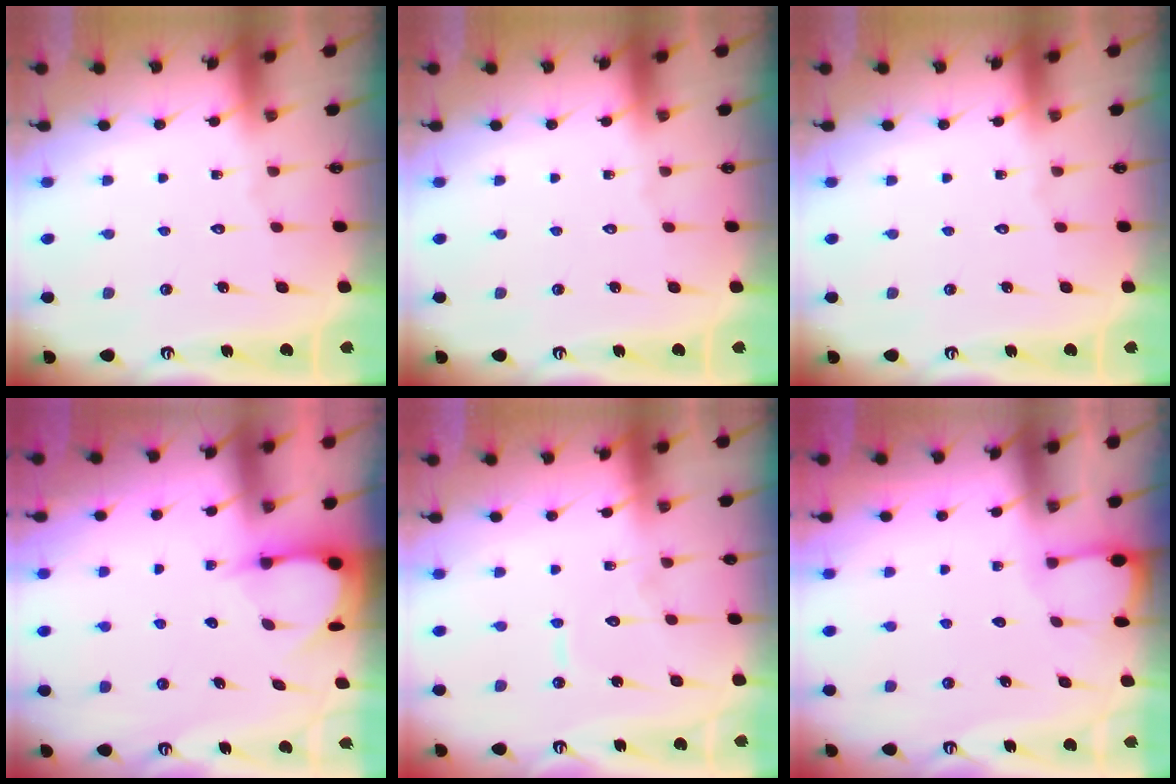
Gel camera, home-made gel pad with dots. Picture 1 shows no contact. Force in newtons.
{"total": 0.0}
{"total": 0.0}
{"total": 3.5, "press": 3.5, "slide": 0.3}
{"total": 5.5, "press": 5.5, "slide": 0.4}
{"total": 2.0, "press": 2.0, "slide": 0.2}